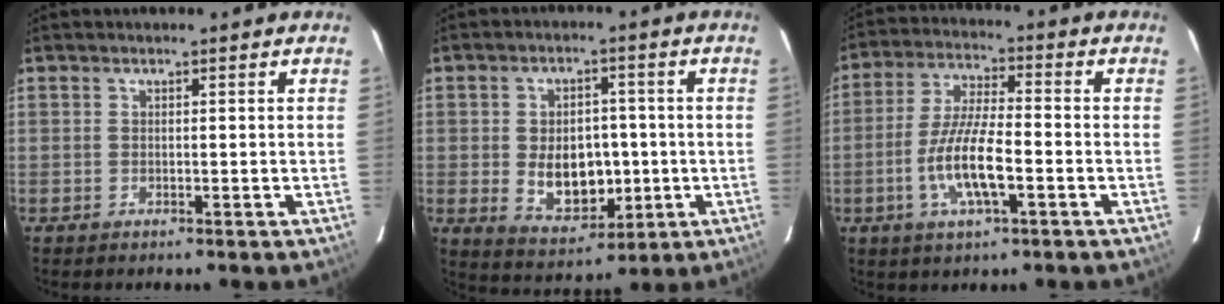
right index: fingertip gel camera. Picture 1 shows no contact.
{"total": 10.4, "force": [-1.1, 7.3, 7.3], "torque": [-0.143, -0.004, 0.004]}
{"total": 10.7, "force": [-3.6, 2.6, 9.7], "torque": [-0.196, -0.005, -0.067]}